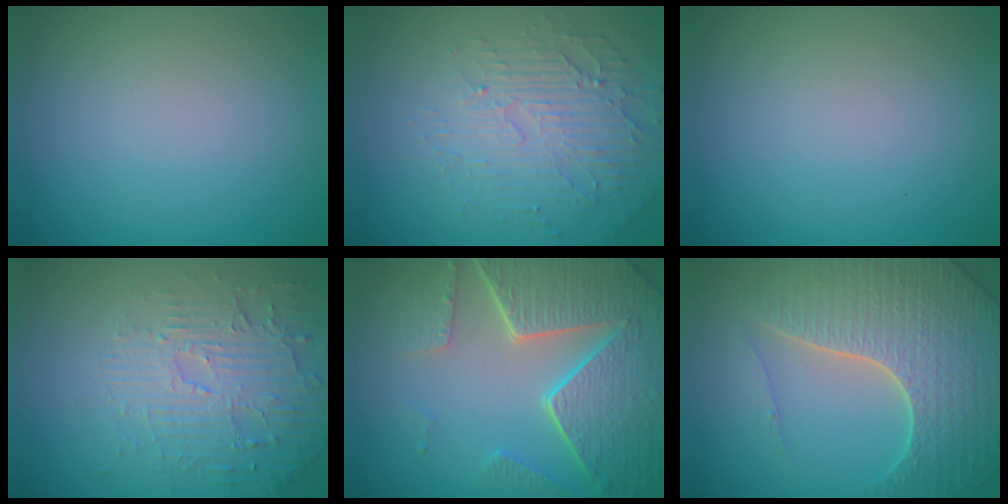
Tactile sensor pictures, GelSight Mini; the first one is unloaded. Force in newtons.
{"total": 5.5, "press": 3.3, "slide": 4.4}
{"total": 0.0}
{"total": 4.6, "press": 3.6, "slide": 2.8}
{"total": 8.3, "press": 5.9, "slide": 5.8}
{"total": 7.0, "press": 6.8, "slide": 1.9}